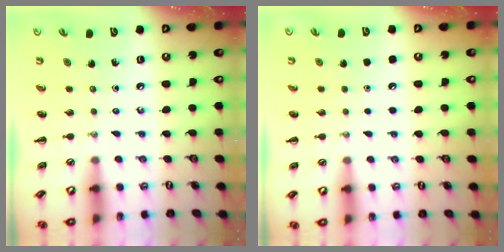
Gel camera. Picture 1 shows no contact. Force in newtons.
{"total": 1.8, "press": 1.7, "slide": 0.1}